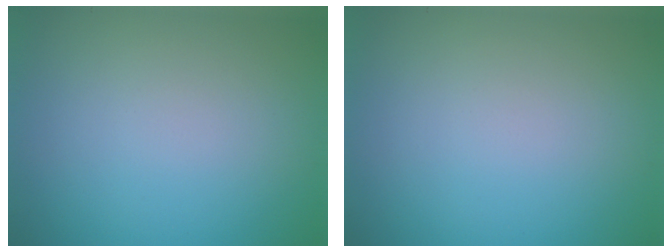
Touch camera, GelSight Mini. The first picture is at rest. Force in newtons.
{"total": 0.0}